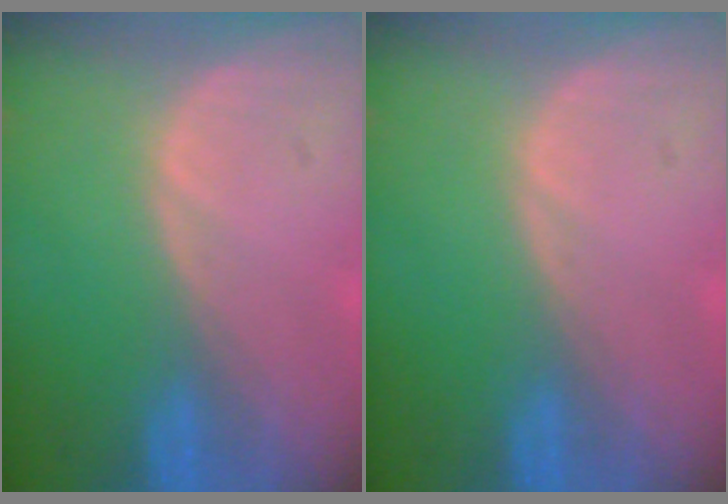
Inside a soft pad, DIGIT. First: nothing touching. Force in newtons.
{"total": 0.0}